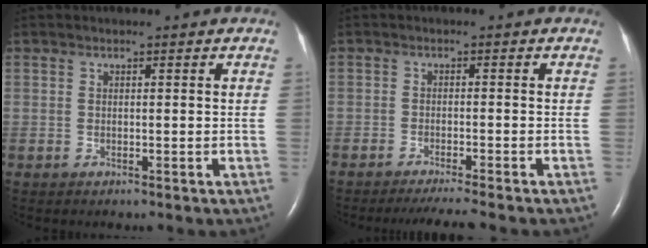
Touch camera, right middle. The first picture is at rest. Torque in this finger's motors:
{"motor_torque": [0.04, -0.06, 0.08, 0.04]}